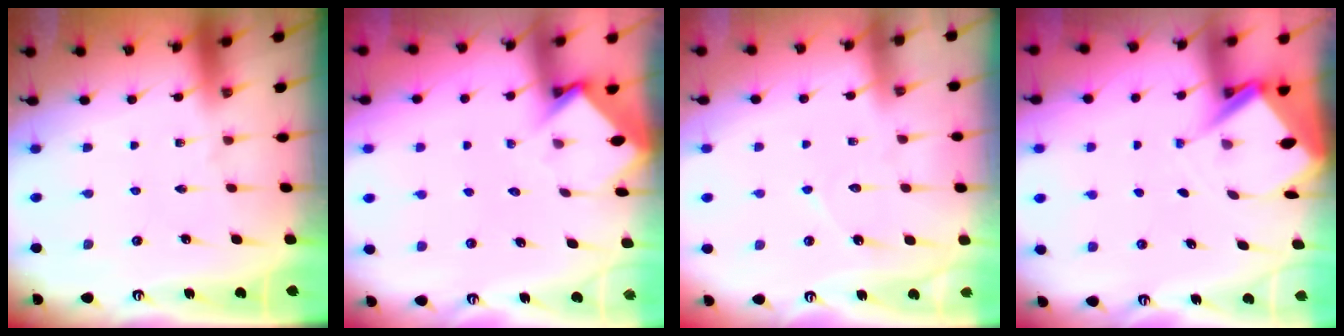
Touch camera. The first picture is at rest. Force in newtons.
{"total": 3.7, "press": 3.7, "slide": 0.2}
{"total": 5.9, "press": 5.9, "slide": 0.4}
{"total": 6.1, "press": 6.1, "slide": 0.6}